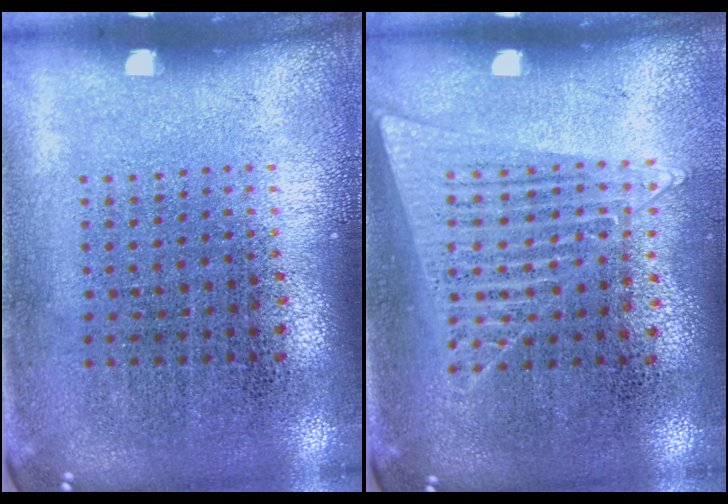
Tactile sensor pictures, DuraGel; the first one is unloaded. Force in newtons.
{"total": 1.4, "press": 1.3, "slide": 0.5}